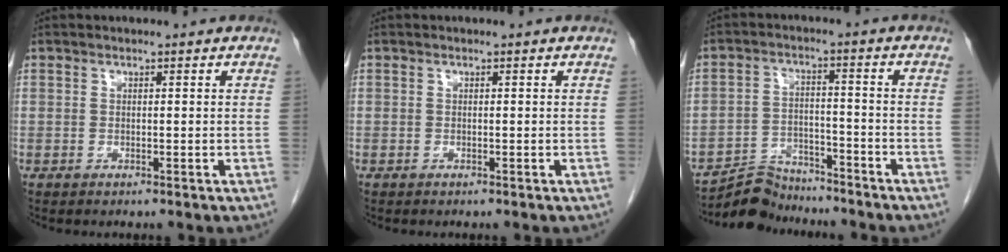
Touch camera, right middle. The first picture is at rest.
{"total": 0.0}
{"total": 6.9, "force": [-6.6, 1.7, -0.5], "torque": [0.008, 0.009, -0.118]}